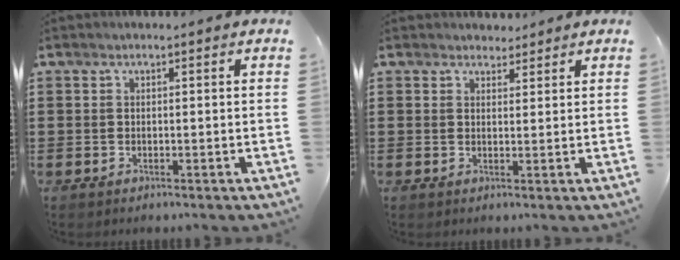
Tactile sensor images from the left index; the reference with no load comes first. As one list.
[{"total": 2.1, "force": [1.9, 0.9, 0.0], "torque": [0.003, -0.001, 0.036]}]